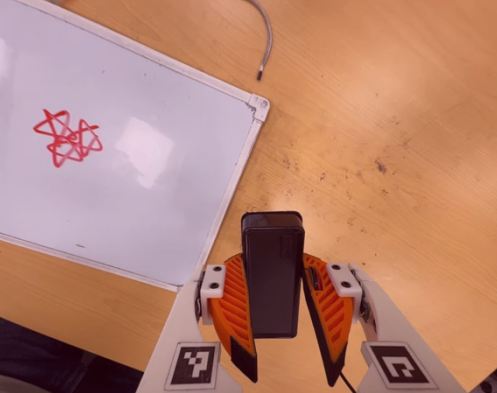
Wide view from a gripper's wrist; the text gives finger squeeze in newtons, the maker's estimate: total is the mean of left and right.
{"total": 8.0, "left": 7.1, "right": 8.9}